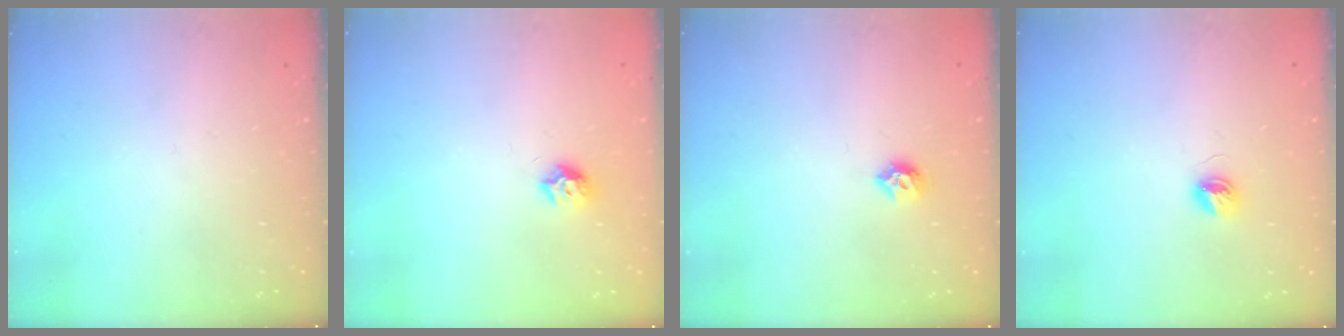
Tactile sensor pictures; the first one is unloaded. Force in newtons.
{"total": 7.4, "press": 7.3, "slide": 0.8}
{"total": 6.6, "press": 6.6, "slide": 0.4}
{"total": 4.3, "press": 4.3, "slide": 0.4}